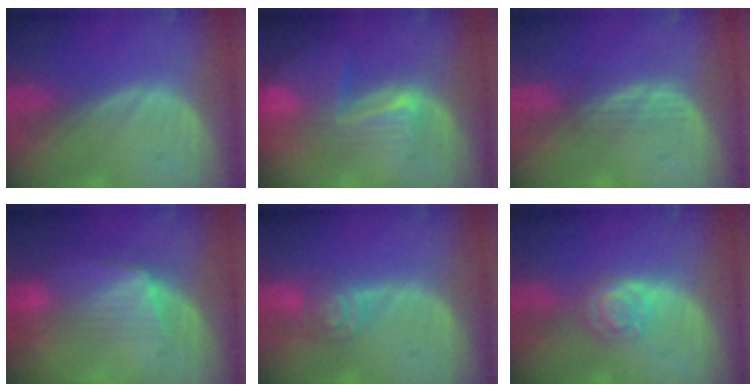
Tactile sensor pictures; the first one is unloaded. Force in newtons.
{"total": 8.2, "press": 7.1, "slide": 4.0}
{"total": 2.4, "press": 2.3, "slide": 0.6}
{"total": 7.0, "press": 6.4, "slide": 2.8}
{"total": 4.6, "press": 4.5, "slide": 0.9}
{"total": 4.3, "press": 3.9, "slide": 1.9}